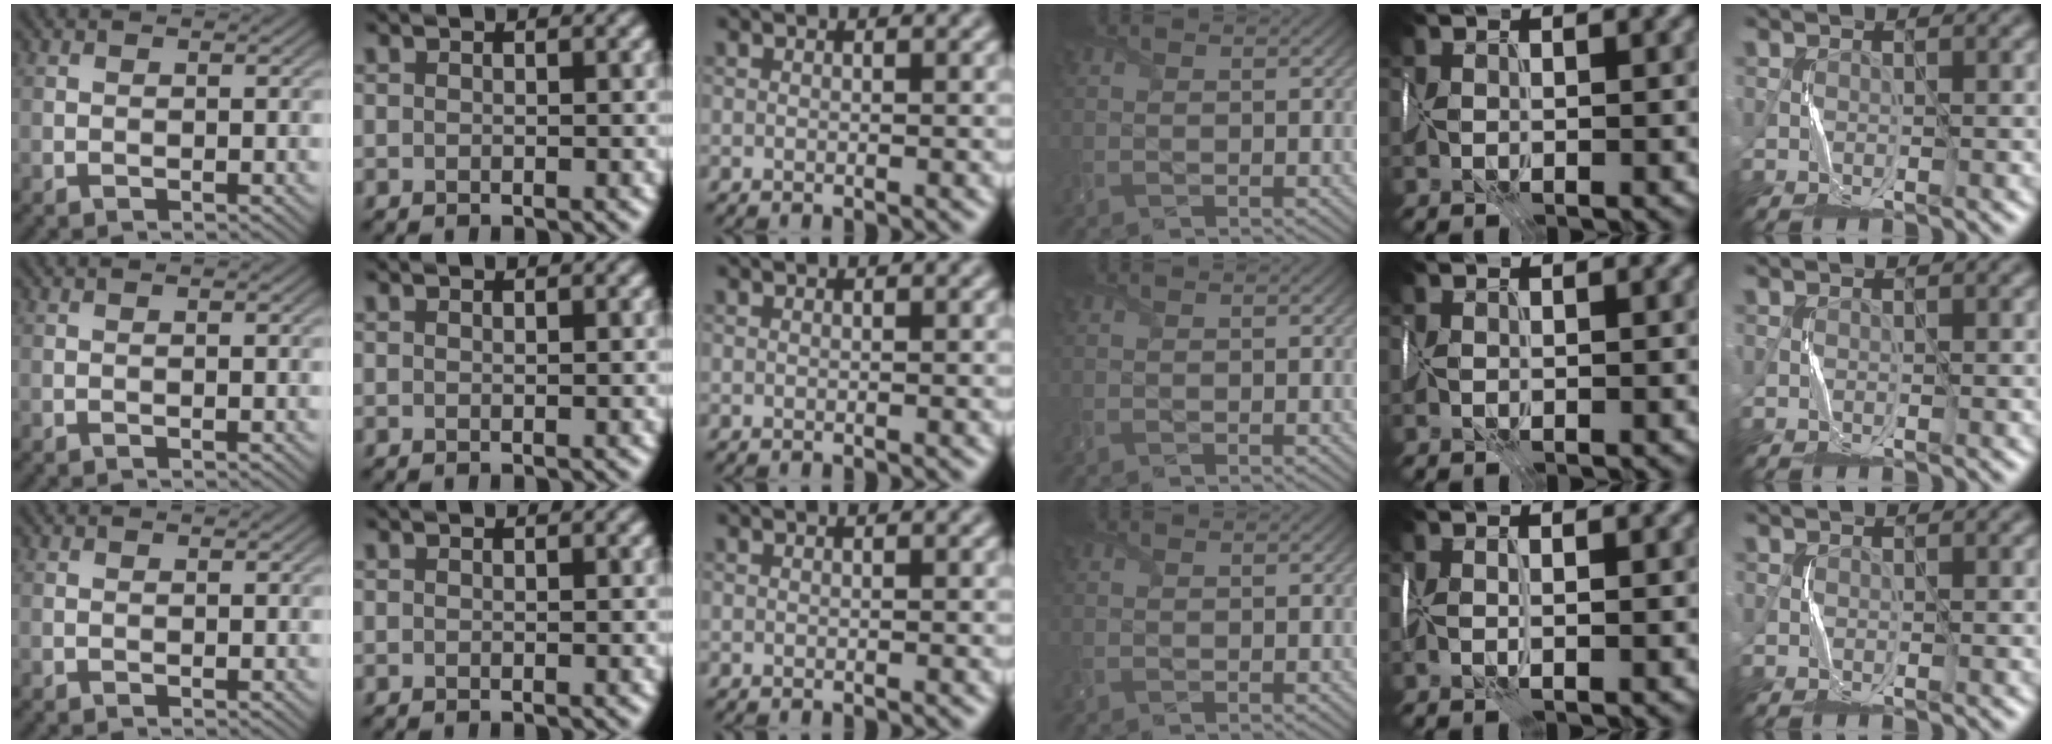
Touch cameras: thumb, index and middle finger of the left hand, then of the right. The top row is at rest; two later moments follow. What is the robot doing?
{"motion": "wrap", "object": "receipt paper"}